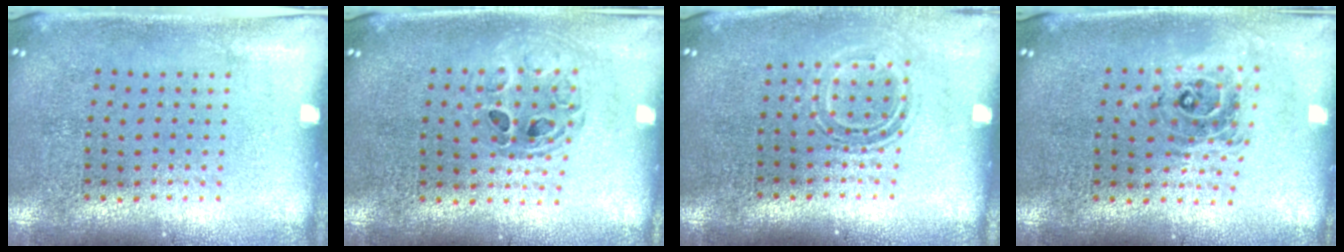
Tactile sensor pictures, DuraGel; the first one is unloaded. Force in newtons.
{"total": 0.8, "press": 0.7, "slide": 0.1}
{"total": 1.4, "press": 1.0, "slide": 1.0}
{"total": 0.8, "press": 0.8, "slide": 0.1}